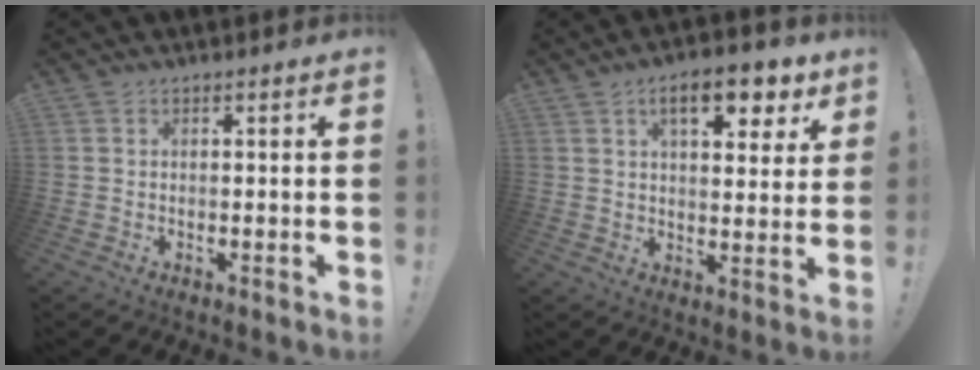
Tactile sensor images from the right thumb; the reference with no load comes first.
{"total": 11.5, "force": [6.0, 4.5, 8.8], "torque": [-0.112, -0.023, 0.096]}